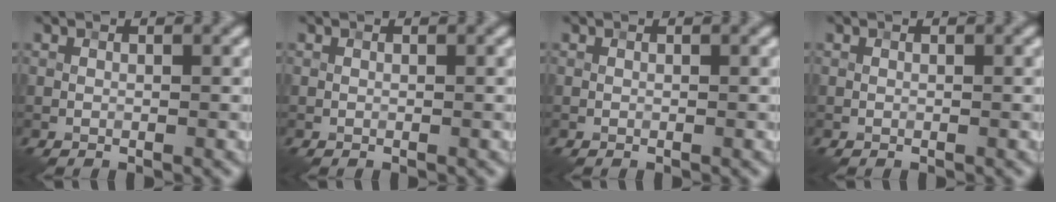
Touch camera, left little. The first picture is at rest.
{"total": 0.0}
{"total": 0.0}
{"total": 0.0}